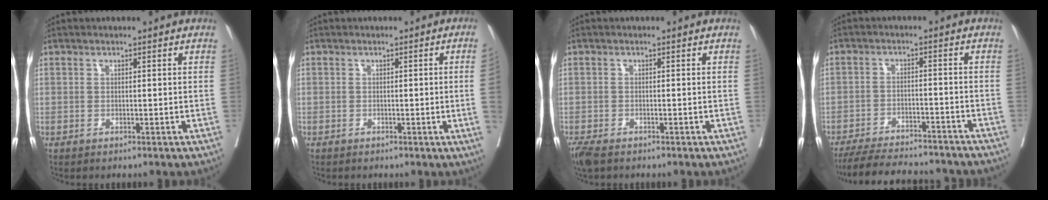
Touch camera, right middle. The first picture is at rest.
{"total": 3.2, "force": [-0.4, -1.2, 3.0], "torque": [-0.039, -0.005, -0.002]}
{"total": 3.9, "force": [-2.9, 1.5, 2.1], "torque": [-0.046, -0.012, -0.052]}
{"total": 17.1, "force": [-15.5, 3.1, 6.5], "torque": [-0.128, -0.016, -0.215]}